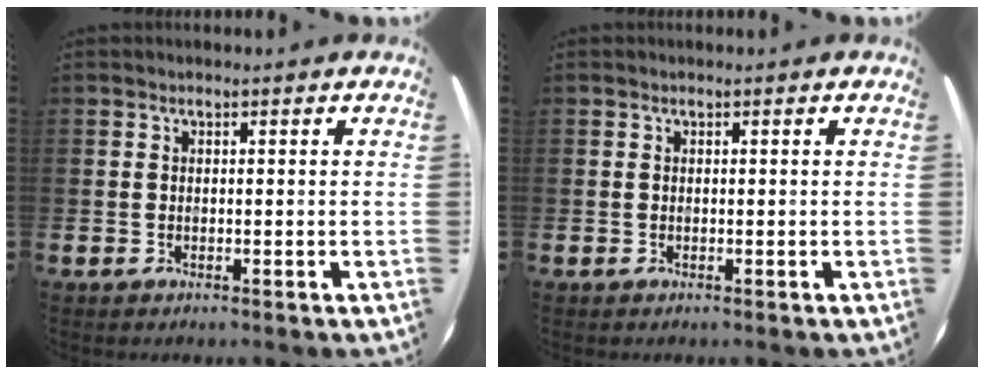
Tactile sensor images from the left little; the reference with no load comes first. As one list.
[{"total": 0.0}]